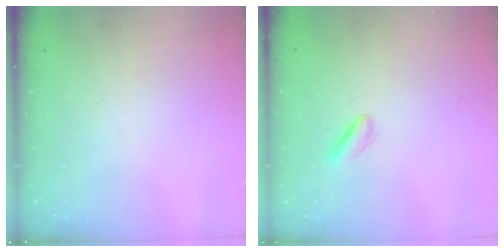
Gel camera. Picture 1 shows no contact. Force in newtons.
{"total": 2.5, "press": 2.3, "slide": 1.0}